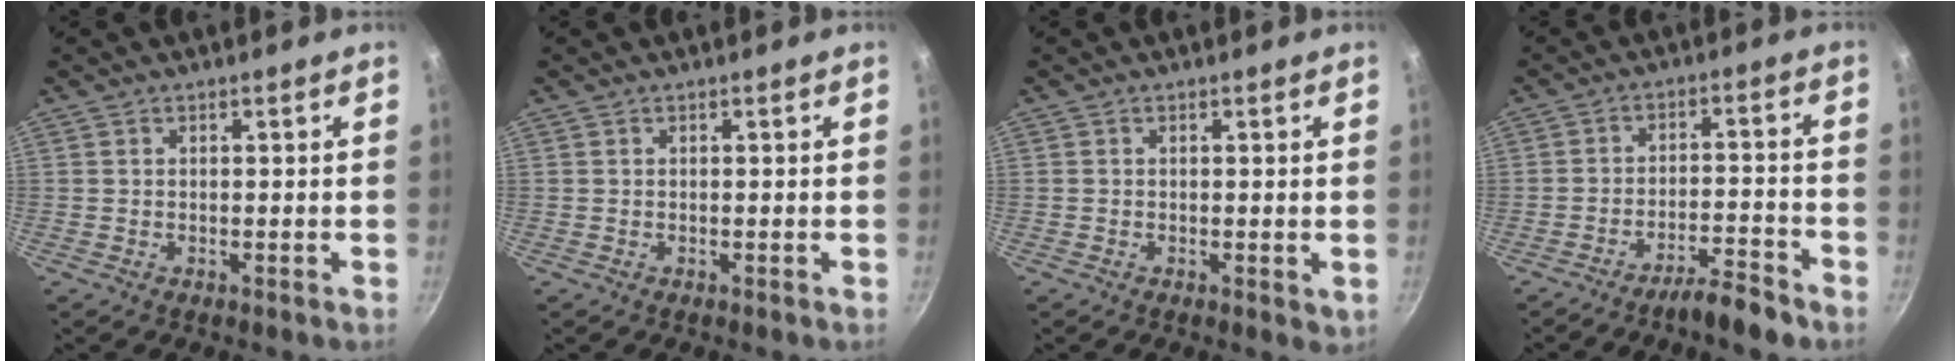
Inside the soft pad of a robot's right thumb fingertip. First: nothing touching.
{"total": 0.0}
{"total": 1.3, "force": [0.2, 0.6, 1.1], "torque": [-0.015, -0.004, 0.001]}
{"total": 6.3, "force": [-5.1, 0.9, 3.6], "torque": [-0.062, 0.044, -0.084]}